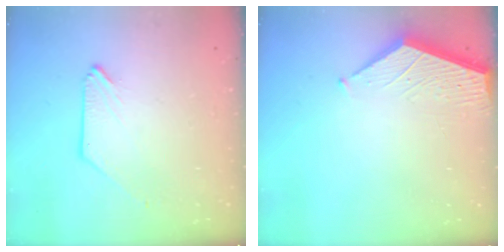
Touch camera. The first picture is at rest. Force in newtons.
{"total": 3.4, "press": 3.4, "slide": 0.4}